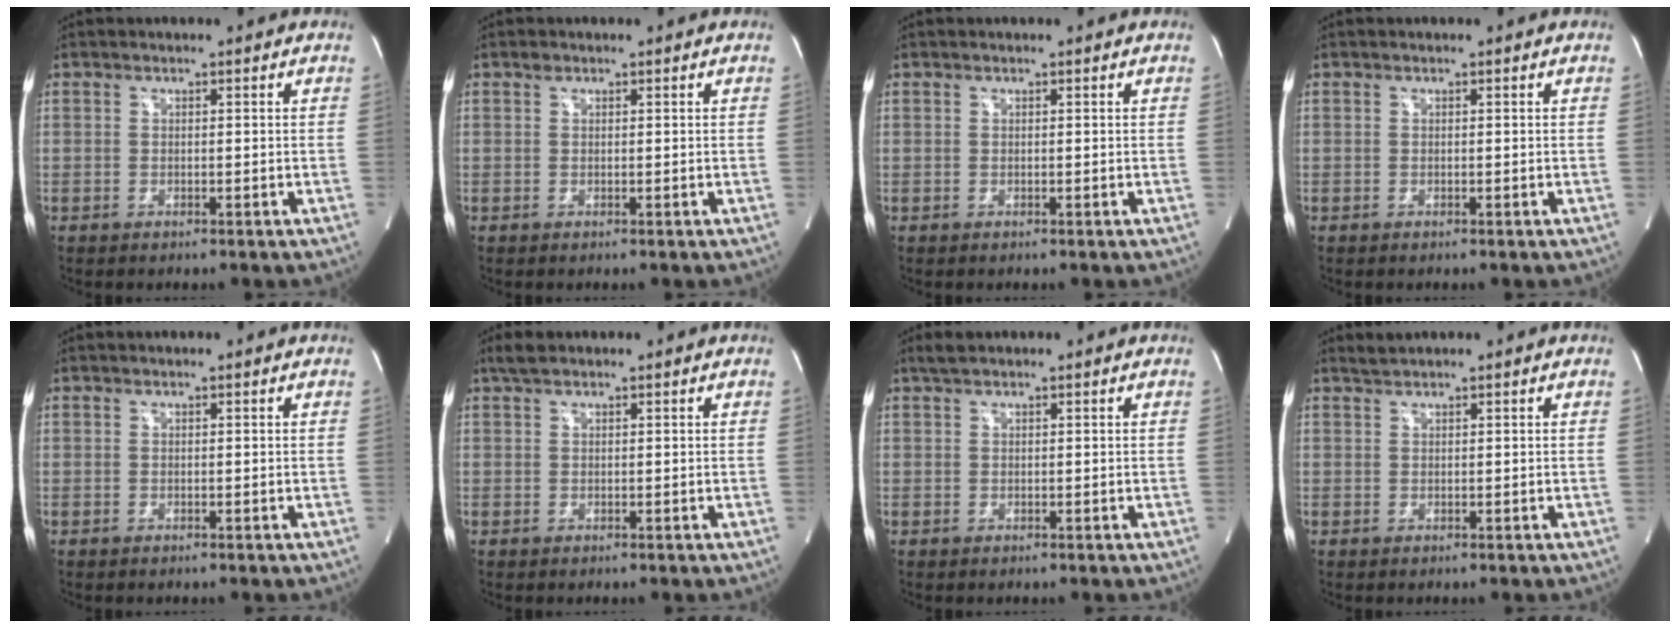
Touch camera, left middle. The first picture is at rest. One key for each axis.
{"total": 0.6, "fx": 0.4, "fy": 0.4, "fz": 0.2, "tx": -0.004, "ty": 0.005, "tz": 0.006}
{"total": 0.0}
{"total": 0.0}
{"total": 0.0}
{"total": 1.9, "fx": 1.4, "fy": 0.8, "fz": 1.0, "tx": -0.022, "ty": 0.013, "tz": 0.028}
{"total": 1.4, "fx": 1.1, "fy": 0.5, "fz": 0.7, "tx": -0.016, "ty": 0.013, "tz": 0.022}
{"total": 0.9, "fx": 0.9, "fy": 0.0, "fz": 0.0, "tx": -0.006, "ty": 0.005, "tz": 0.021}